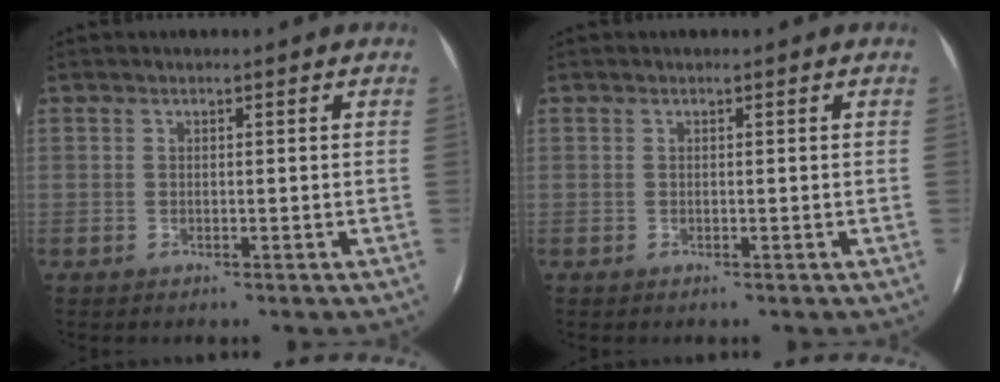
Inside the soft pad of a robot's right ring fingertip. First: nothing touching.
{"total": 0.0}